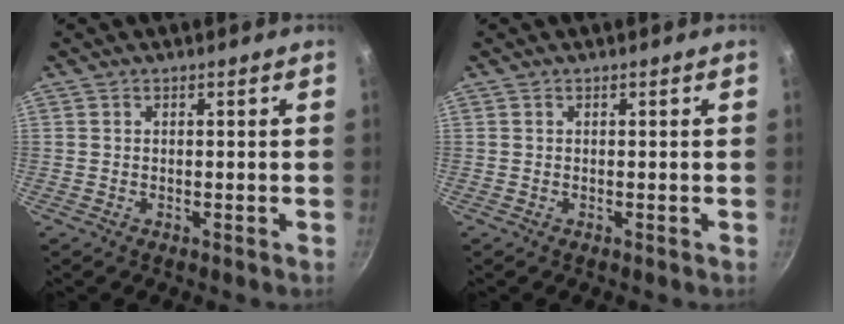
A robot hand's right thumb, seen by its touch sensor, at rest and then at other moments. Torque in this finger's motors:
{"motor_torque": [0.00, 0.00, 0.00, 0.00, 0.00]}